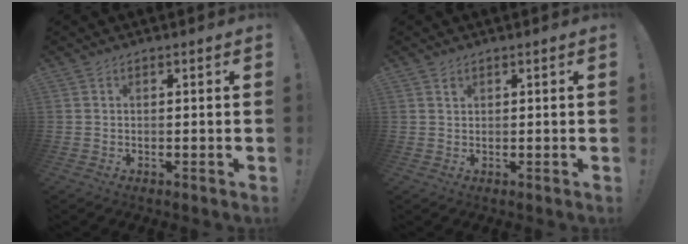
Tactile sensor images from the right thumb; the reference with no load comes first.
{"total": 0.8, "force": [0.5, 0.6, 0.2], "torque": [0.000, -0.001, 0.009]}